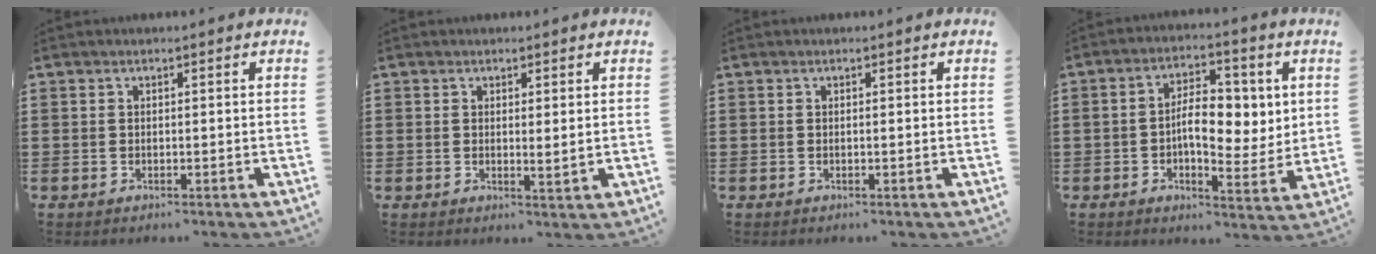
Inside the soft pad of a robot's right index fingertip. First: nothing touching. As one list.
[{"total": 1.2, "force": [0.6, 0.2, 1.0], "torque": [-0.021, 0.002, 0.011]}, {"total": 0.0}, {"total": 7.7, "force": [0.6, 4.0, 6.5], "torque": [-0.103, 0.004, 0.005]}]